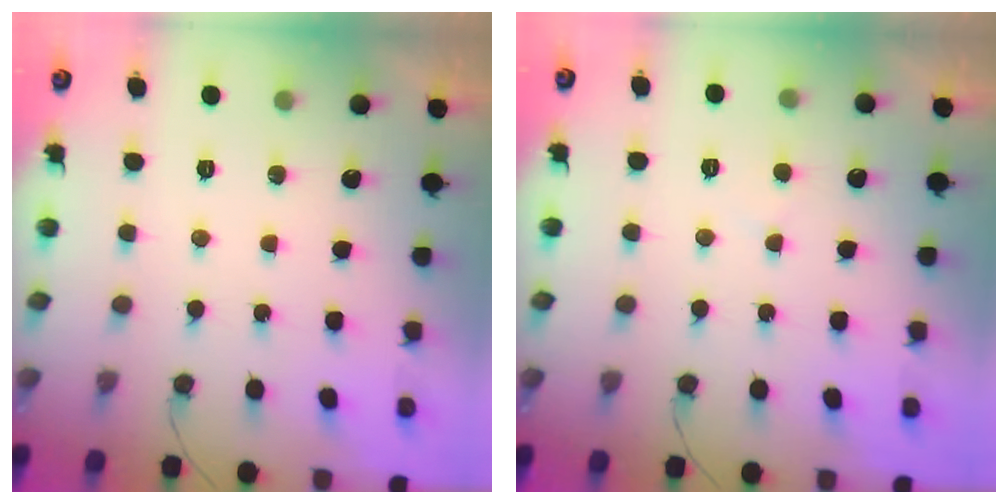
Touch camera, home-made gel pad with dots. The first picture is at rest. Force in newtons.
{"total": 1.4, "press": 1.3, "slide": 0.1}